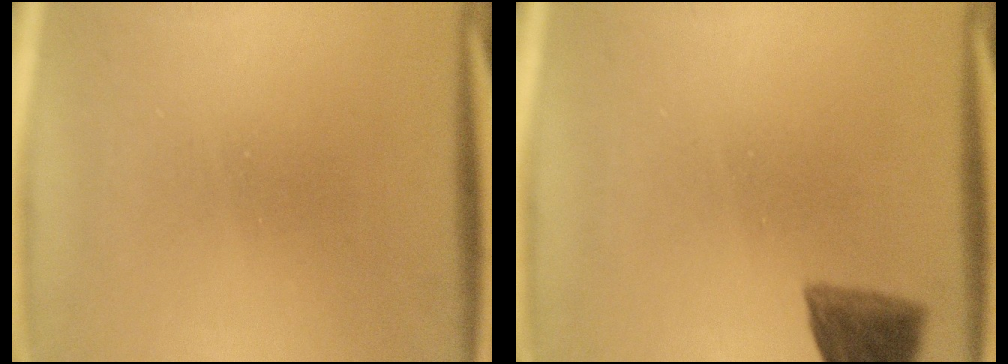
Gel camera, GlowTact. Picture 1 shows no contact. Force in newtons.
{"total": 6.3}